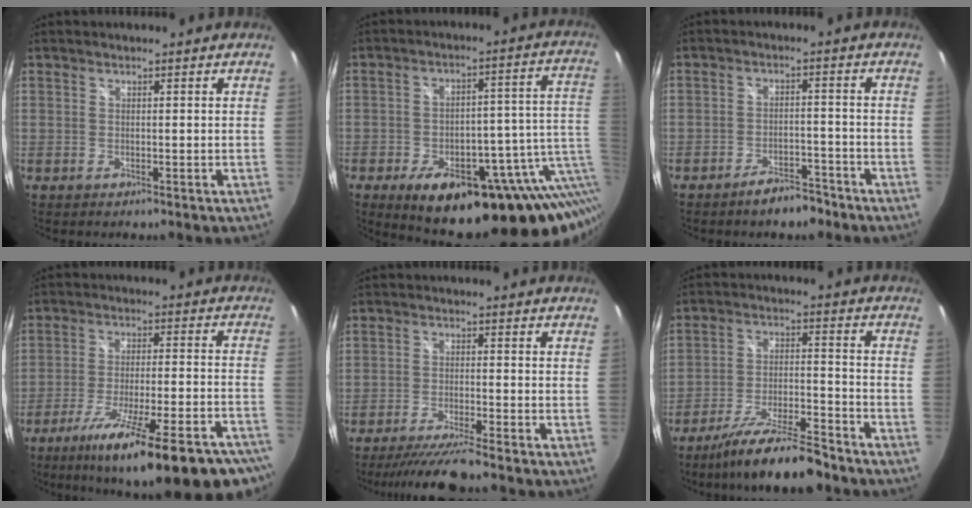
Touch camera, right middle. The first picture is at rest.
{"total": 25.0, "force": [-9.1, 10.7, 20.7], "torque": [-0.275, -0.004, -0.106]}
{"total": 5.9, "force": [-4.7, 2.1, 2.8], "torque": [-0.055, 0.011, -0.064]}
{"total": 26.7, "force": [-20.3, 4.5, 16.8], "torque": [-0.260, -0.059, -0.282]}
{"total": 8.9, "force": [-7.9, -0.9, 4.1], "torque": [-0.091, -0.017, -0.133]}
{"total": 14.6, "force": [-12.3, 1.8, 7.6], "torque": [-0.149, -0.017, -0.202]}